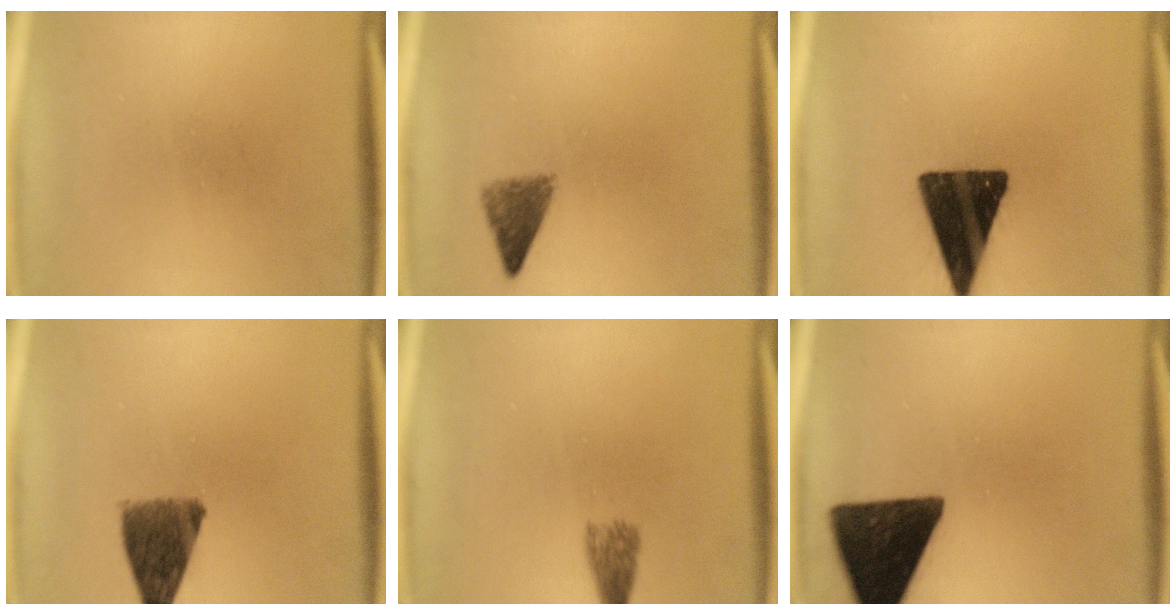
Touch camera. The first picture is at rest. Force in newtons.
{"total": 3.4}
{"total": 16.5}
{"total": 8.8}
{"total": 2.7}
{"total": 15.0}